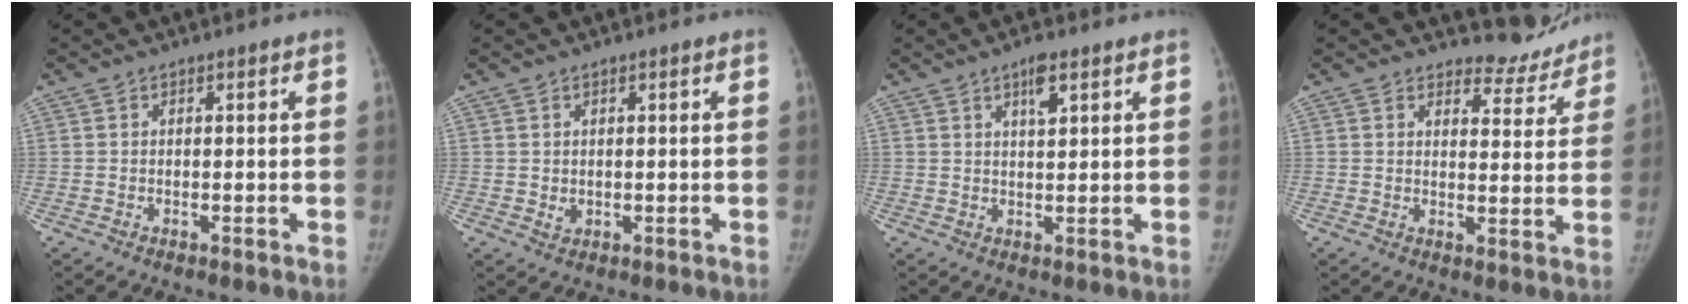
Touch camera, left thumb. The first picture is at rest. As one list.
[{"total": 1.6, "force": [0.3, 1.4, 0.7], "torque": [-0.011, -0.004, 0.011]}, {"total": 3.8, "force": [2.2, 1.2, 2.9], "torque": [-0.042, -0.008, 0.038]}, {"total": 6.9, "force": [6.4, 2.4, -0.1], "torque": [0.032, -0.060, 0.078]}]